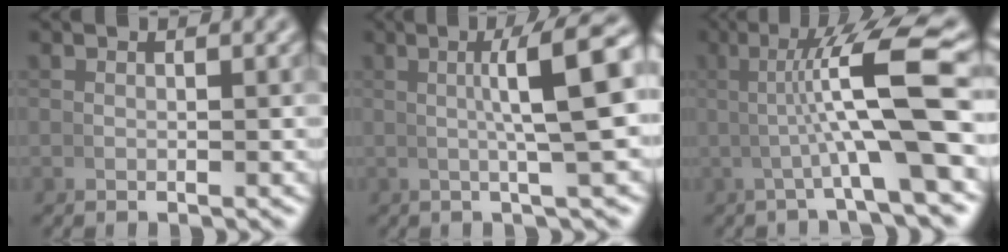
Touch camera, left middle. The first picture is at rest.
{"total": 5.6, "force": [0.9, 0.3, 5.6], "torque": [-0.080, 0.017, 0.009]}
{"total": 6.5, "force": [1.3, -0.1, 6.4], "torque": [-0.095, 0.020, 0.013]}